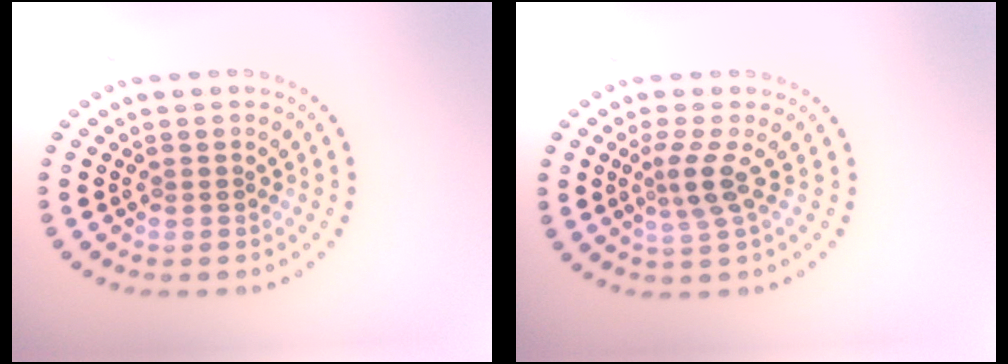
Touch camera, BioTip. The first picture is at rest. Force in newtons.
{"total": 2.4, "press": 1.7, "slide": 1.8}